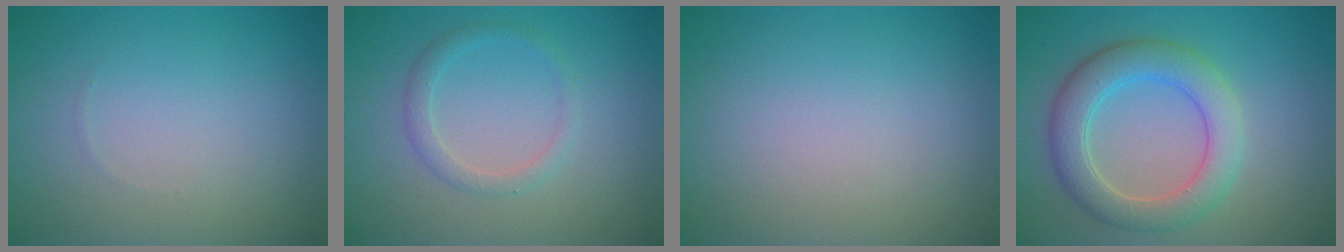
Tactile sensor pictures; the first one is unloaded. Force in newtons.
{"total": 1.7, "press": 1.7, "slide": 0.0}
{"total": 0.0}
{"total": 5.1, "press": 5.0, "slide": 0.4}